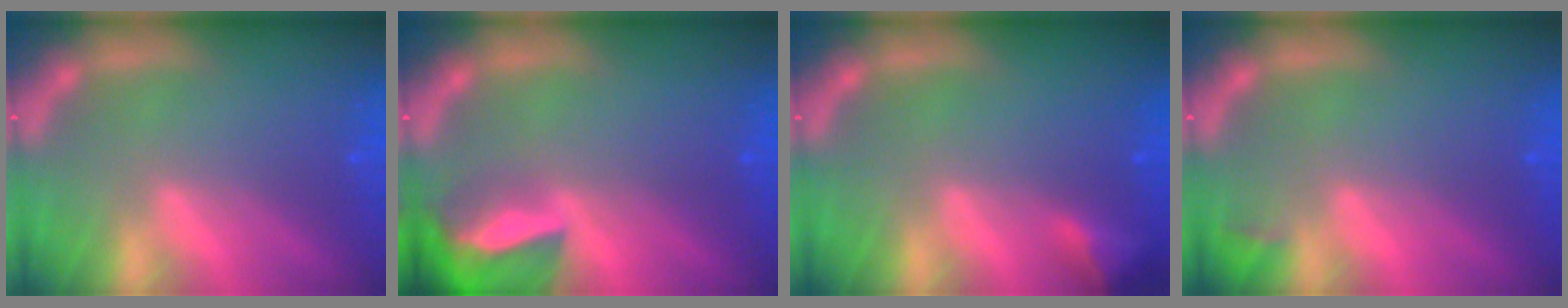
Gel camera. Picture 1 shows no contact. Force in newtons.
{"total": 8.5}
{"total": 2.4}
{"total": 0.9}